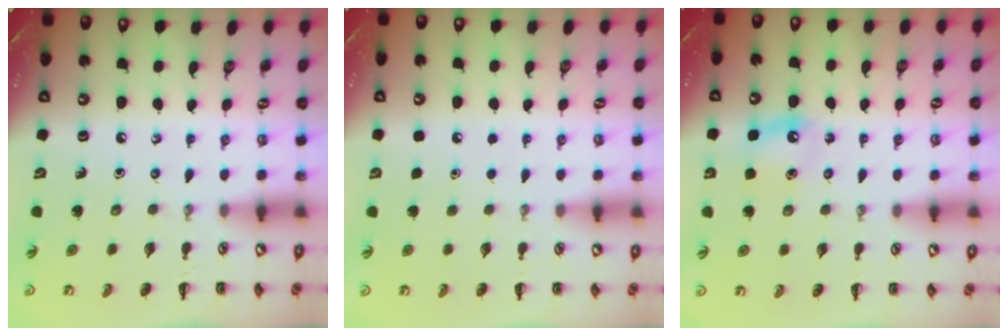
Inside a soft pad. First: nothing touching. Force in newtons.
{"total": 1.6, "press": 1.6, "slide": 0.1}
{"total": 5.7, "press": 5.4, "slide": 1.9}